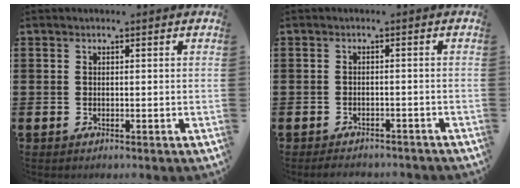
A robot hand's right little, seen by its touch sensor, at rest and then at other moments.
{"total": 1.5, "force": [-1.5, 0.1, 0.2], "torque": [-0.009, 0.002, -0.031]}